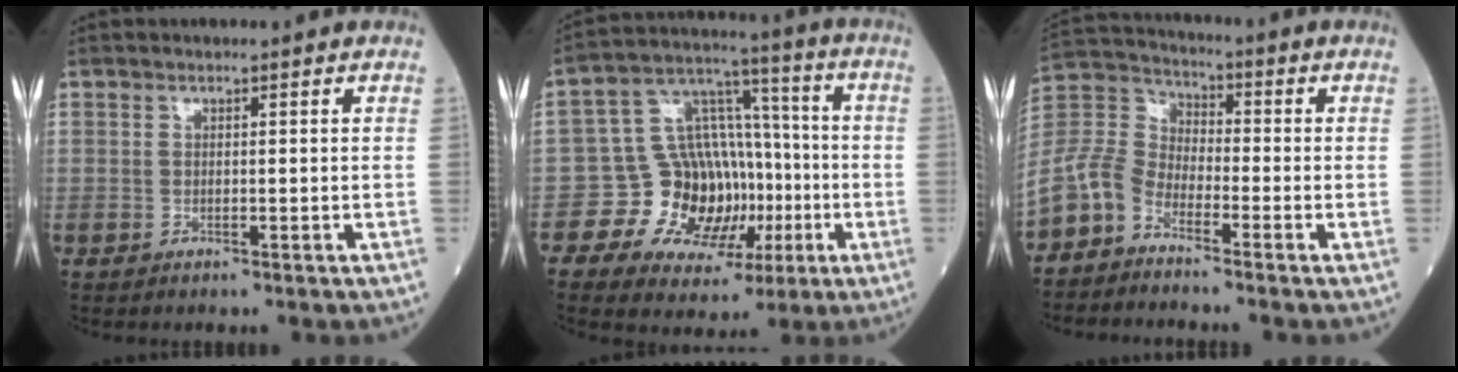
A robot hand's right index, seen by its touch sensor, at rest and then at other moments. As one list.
[{"total": 13.6, "force": [-3.4, 10.1, 8.4], "torque": [-0.135, 0.032, -0.045]}, {"total": 8.9, "force": [-6.5, 4.9, 3.6], "torque": [-0.090, 0.025, -0.142]}]